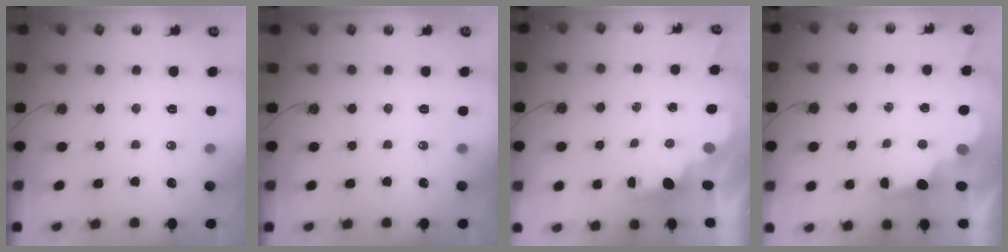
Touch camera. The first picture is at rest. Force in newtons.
{"total": 0.0}
{"total": 1.7, "press": 1.6, "slide": 0.7}
{"total": 2.7, "press": 2.6, "slide": 0.9}